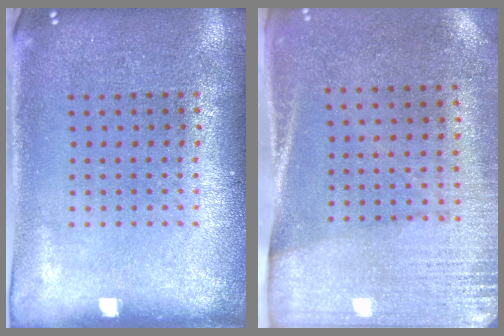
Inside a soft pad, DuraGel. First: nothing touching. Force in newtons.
{"total": 2.7, "press": 2.4, "slide": 1.3}